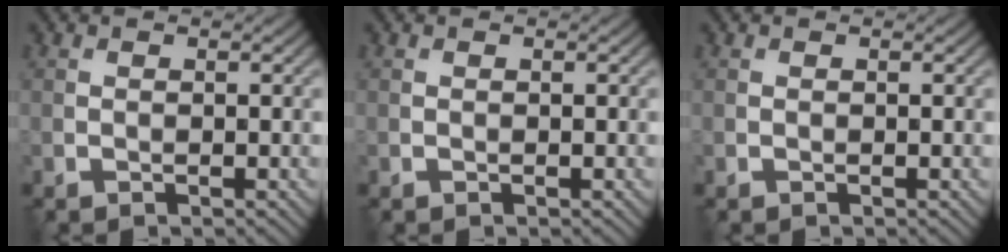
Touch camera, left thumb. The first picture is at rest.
{"total": 0.0}
{"total": 0.0}